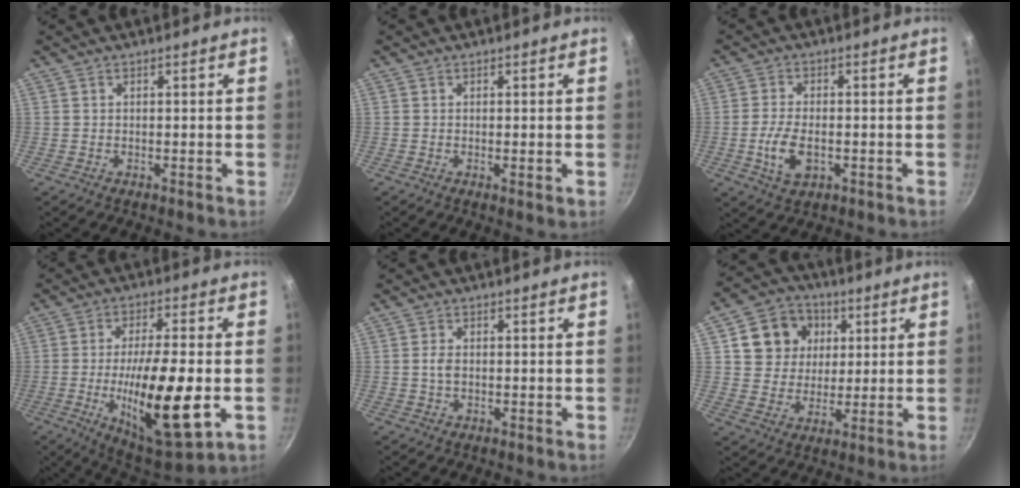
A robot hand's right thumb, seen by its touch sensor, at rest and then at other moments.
{"total": 1.3, "force": [-0.2, 0.2, 1.3], "torque": [-0.022, -0.004, -0.004]}
{"total": 7.1, "force": [-1.8, 3.9, 5.7], "torque": [-0.112, 0.006, -0.032]}
{"total": 20.5, "force": [-4.4, 5.9, 19.2], "torque": [-0.319, 0.005, -0.068]}
{"total": 1.9, "force": [-0.1, 1.2, 1.5], "torque": [-0.026, 0.004, -0.004]}
{"total": 11.8, "force": [3.5, 10.3, 4.6], "torque": [-0.052, 0.006, 0.056]}